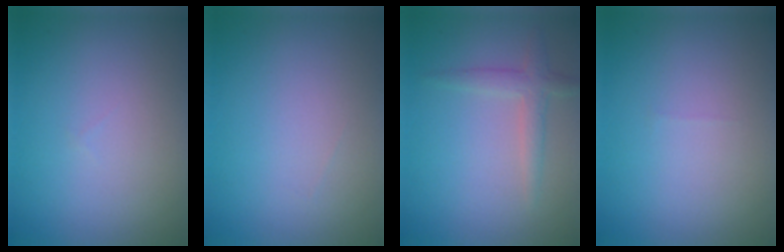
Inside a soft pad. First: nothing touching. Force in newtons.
{"total": 0.0}
{"total": 2.1, "press": 2.1, "slide": 0.1}
{"total": 0.0}